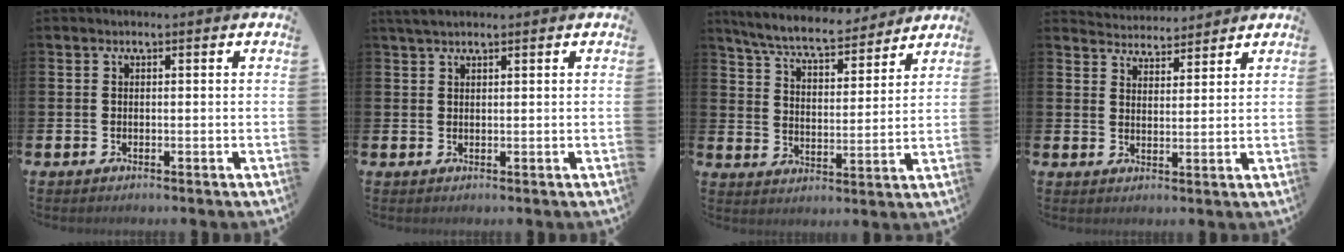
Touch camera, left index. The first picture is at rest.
{"total": 2.0, "force": [1.8, 0.5, 0.9], "torque": [-0.018, 0.005, 0.032]}
{"total": 7.4, "force": [7.0, 1.0, 2.2], "torque": [-0.075, -0.042, 0.123]}
{"total": 4.0, "force": [3.9, 0.5, -0.6], "torque": [0.003, -0.026, 0.070]}